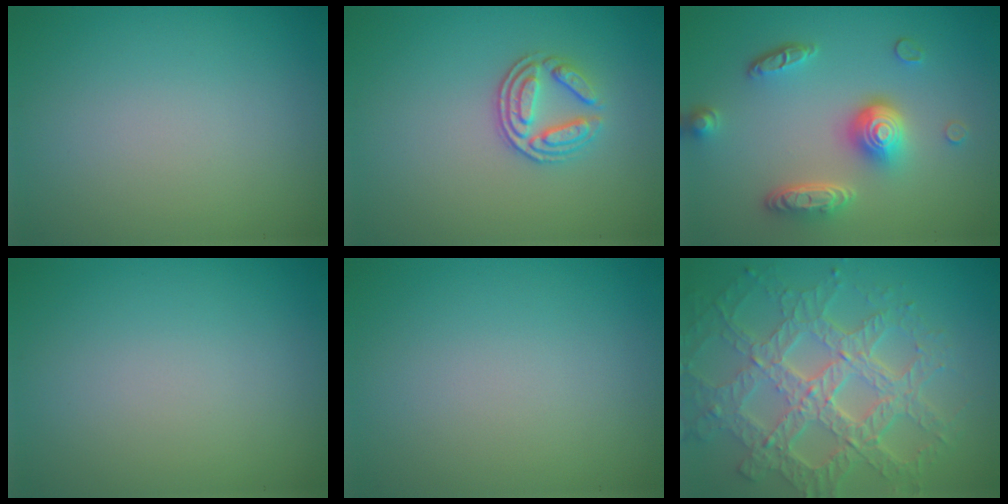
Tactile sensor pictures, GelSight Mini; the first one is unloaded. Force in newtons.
{"total": 3.0, "press": 2.5, "slide": 1.6}
{"total": 4.9, "press": 3.7, "slide": 3.3}
{"total": 0.0}
{"total": 0.0}
{"total": 7.8, "press": 6.1, "slide": 4.9}